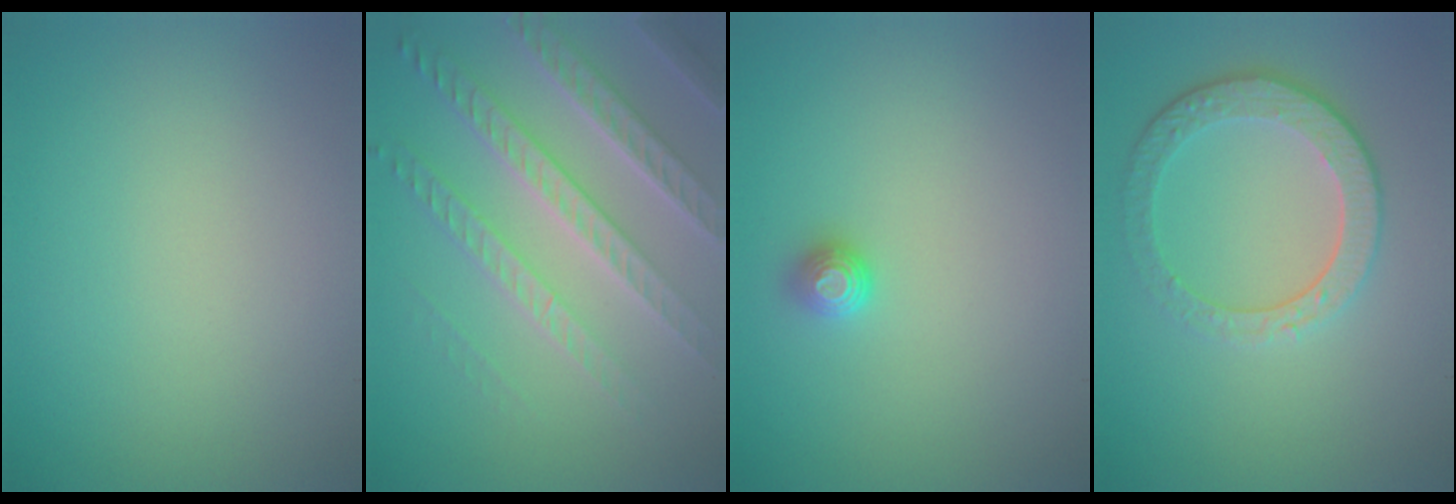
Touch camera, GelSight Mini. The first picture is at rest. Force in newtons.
{"total": 6.6, "press": 4.7, "slide": 4.5}
{"total": 1.2, "press": 1.1, "slide": 0.4}
{"total": 4.5, "press": 3.4, "slide": 3.0}